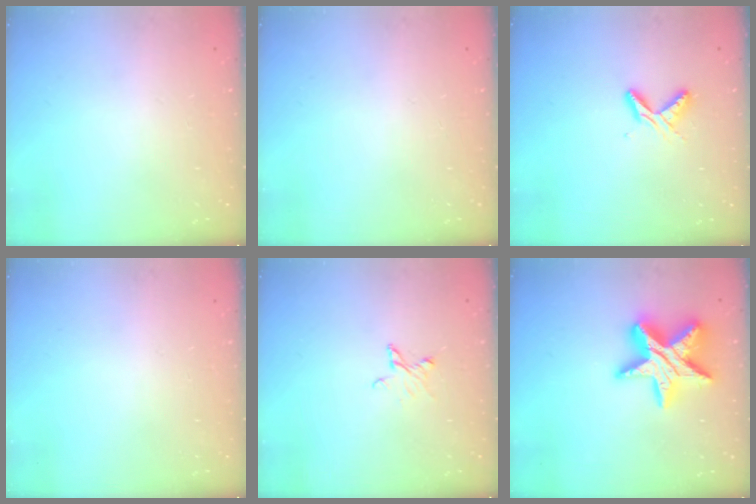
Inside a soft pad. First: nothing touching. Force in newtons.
{"total": 0.0}
{"total": 6.0, "press": 6.0, "slide": 0.7}
{"total": 0.0}
{"total": 4.0, "press": 4.0, "slide": 0.4}
{"total": 18.0, "press": 17.9, "slide": 1.4}